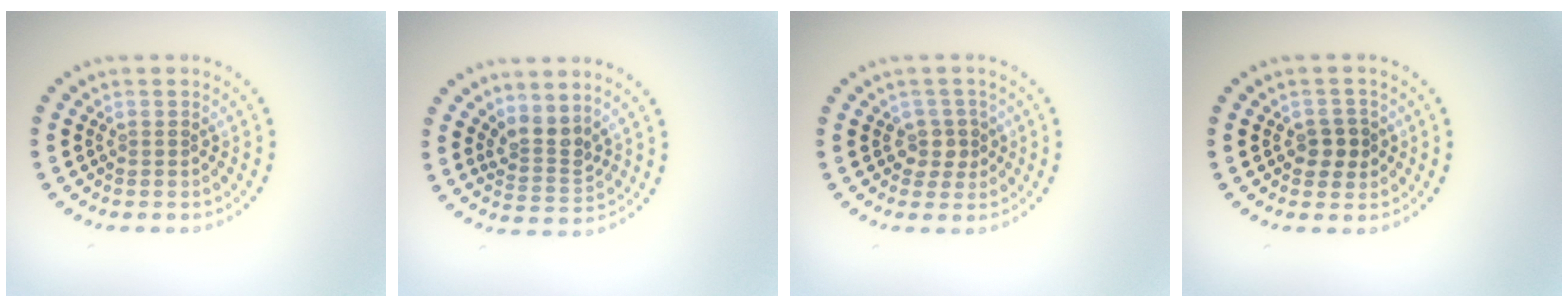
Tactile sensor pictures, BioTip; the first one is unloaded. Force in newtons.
{"total": 2.6, "press": 1.9, "slide": 1.7}
{"total": 2.0, "press": 1.8, "slide": 1.0}
{"total": 2.2, "press": 2.1, "slide": 0.4}